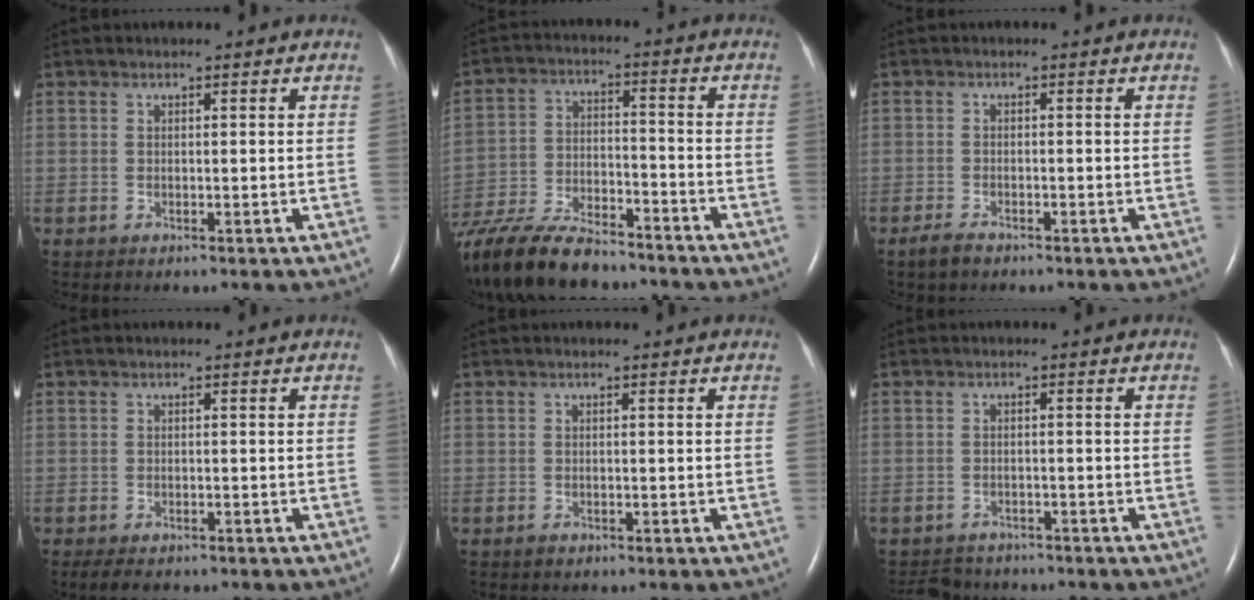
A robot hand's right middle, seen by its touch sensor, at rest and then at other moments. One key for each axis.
{"total": 18.6, "fx": -15.6, "fy": 4.6, "fz": 9.0, "tx": -0.207, "ty": -0.033, "tz": -0.272}
{"total": 2.1, "fx": -1.7, "fy": 0.7, "fz": 1.1, "tx": -0.034, "ty": -0.004, "tz": -0.028}
{"total": 3.7, "fx": -2.8, "fy": 1.4, "fz": 1.9, "tx": -0.032, "ty": -0.008, "tz": -0.036}
{"total": 0.7, "fx": -0.5, "fy": 0.4, "fz": 0.2, "tx": -0.008, "ty": 0.000, "tz": -0.006}
{"total": 4.4, "fx": -4.1, "fy": 1.7, "fz": -0.1, "tx": -0.003, "ty": -0.004, "tz": -0.064}